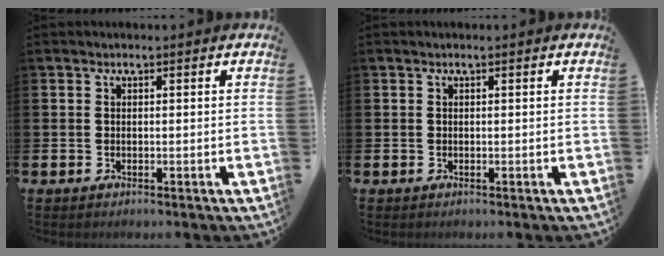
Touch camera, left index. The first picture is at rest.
{"total": 0.0}